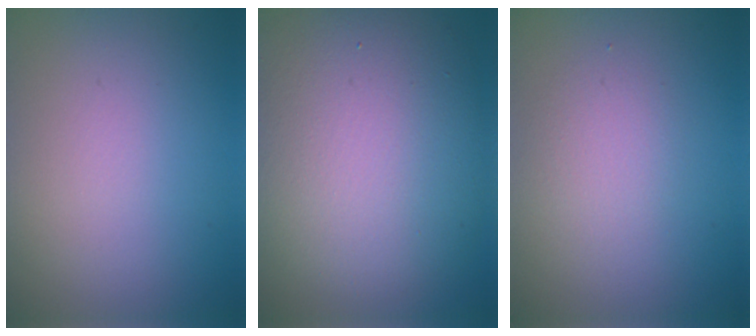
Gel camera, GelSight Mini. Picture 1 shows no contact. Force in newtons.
{"total": 13.0, "press": 12.9, "slide": 0.9}
{"total": 1.7, "press": 1.7, "slide": 0.1}